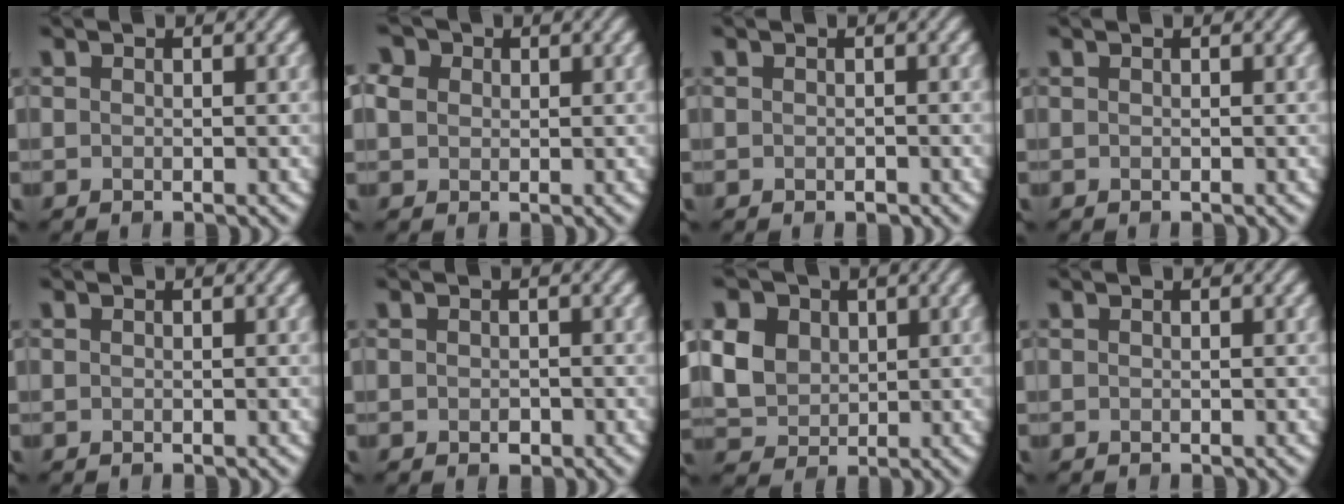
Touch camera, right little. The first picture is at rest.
{"total": 3.6, "force": [1.2, 2.9, 1.8], "torque": [-0.062, 0.022, 0.016]}
{"total": 0.5, "force": [-0.2, 0.3, 0.3], "torque": [-0.004, -0.001, -0.002]}
{"total": 0.0}
{"total": 0.0}
{"total": 0.8, "force": [-0.3, 0.6, 0.5], "torque": [-0.007, -0.002, -0.004]}
{"total": 9.0, "force": [3.1, 7.0, 4.7], "torque": [-0.118, 0.027, 0.049]}
{"total": 0.0}